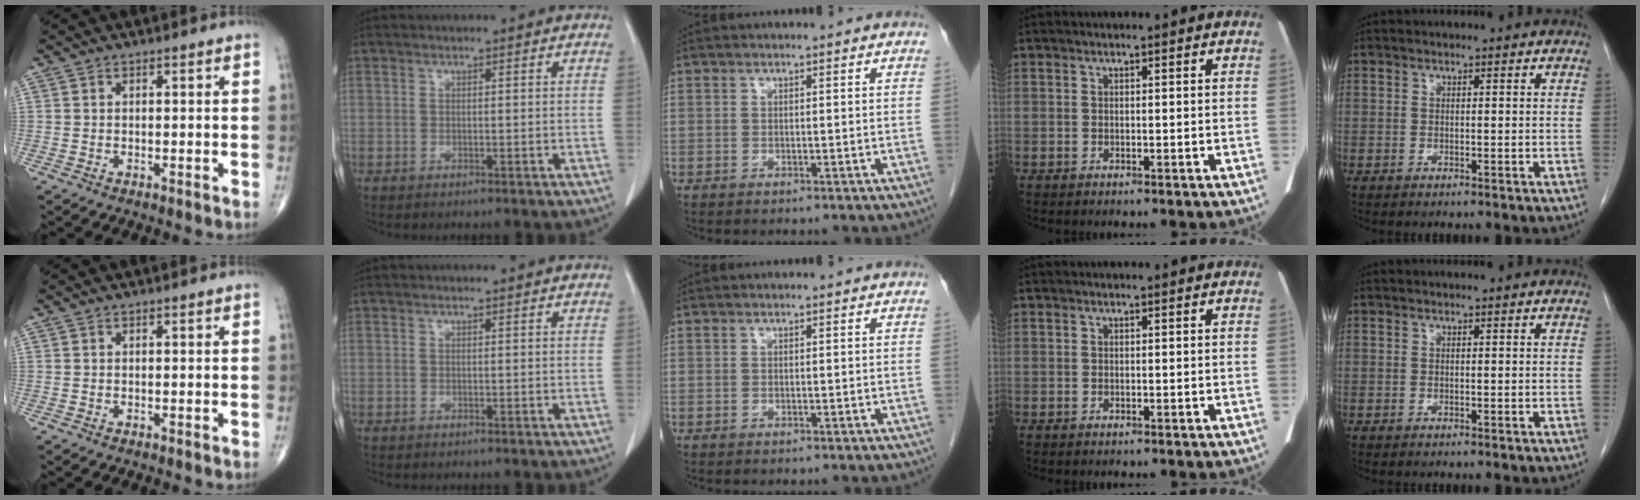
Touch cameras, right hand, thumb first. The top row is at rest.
{}